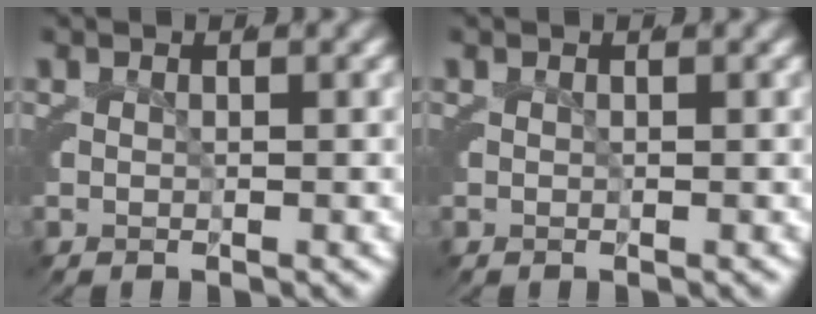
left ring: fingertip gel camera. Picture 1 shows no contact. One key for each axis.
{"total": 0.0}